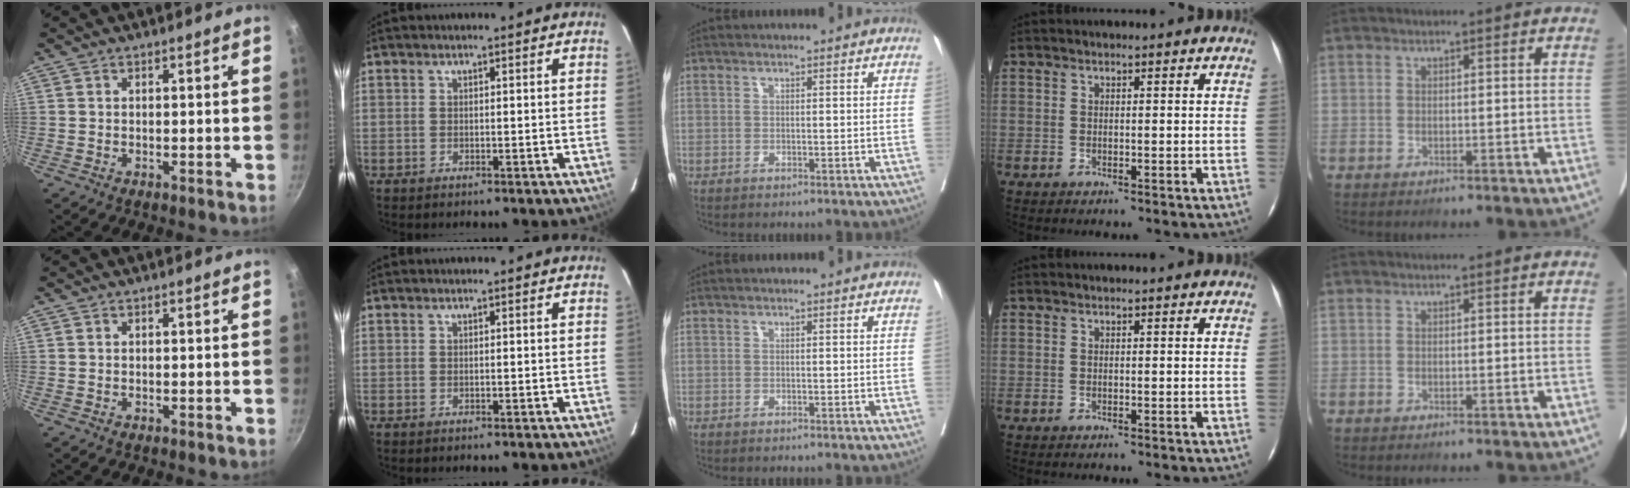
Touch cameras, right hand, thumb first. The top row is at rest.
{}